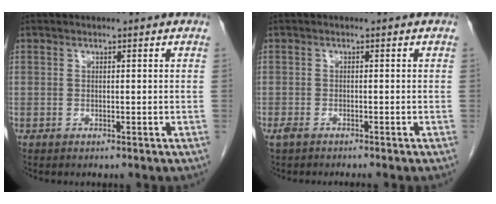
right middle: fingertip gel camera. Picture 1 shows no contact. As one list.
[{"total": 2.4, "force": [-1.9, 0.5, 1.4], "torque": [-0.026, -0.006, -0.029]}]